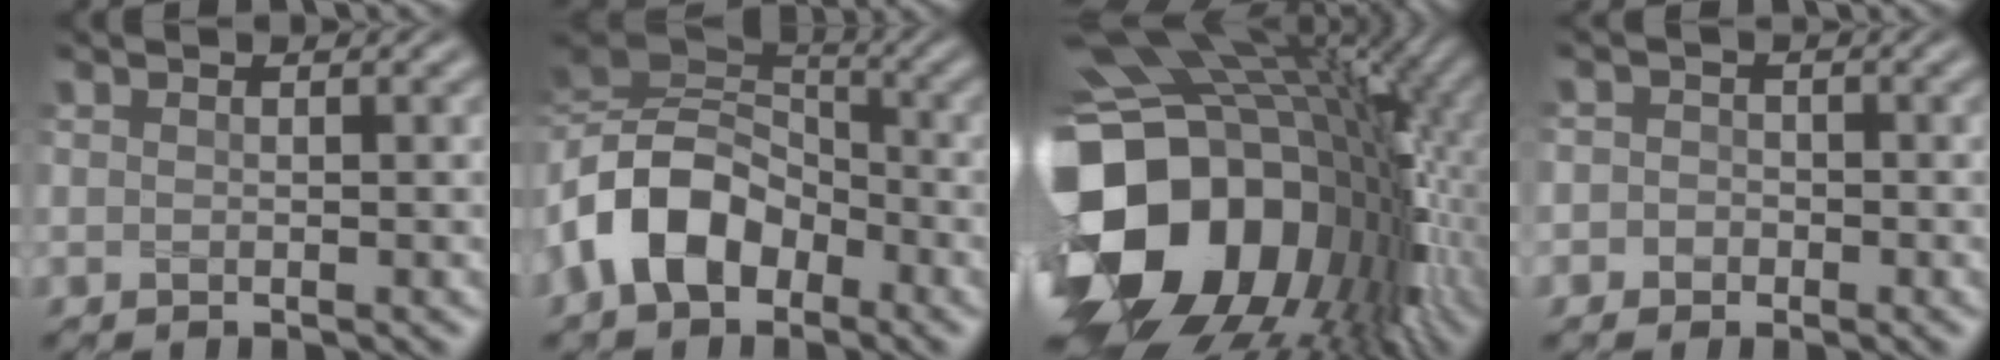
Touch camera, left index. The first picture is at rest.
{"total": 9.7, "force": [-3.4, 6.5, 6.3], "torque": [-0.123, 0.011, -0.083]}
{"total": 19.6, "force": [-2.3, 14.4, 13.0], "torque": [-0.260, -0.031, -0.018]}
{"total": 2.3, "force": [-0.3, 2.2, 0.5], "torque": [0.016, 0.012, -0.031]}